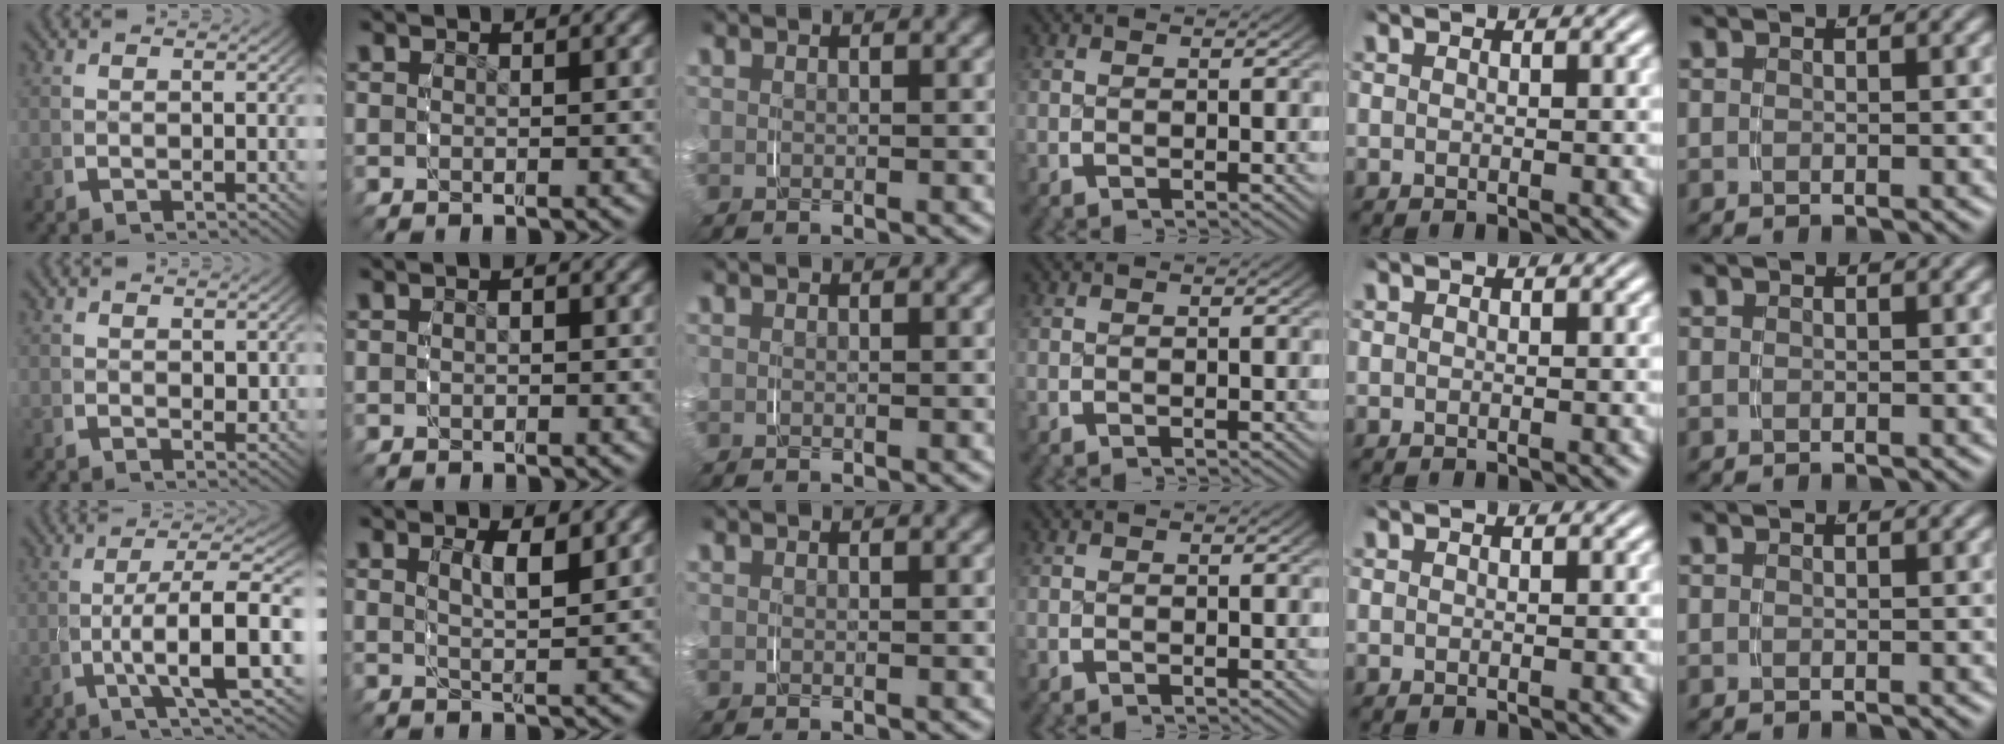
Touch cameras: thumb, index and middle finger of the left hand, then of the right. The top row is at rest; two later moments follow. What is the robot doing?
{"motion": "grasp_and_lifting", "object": "map"}